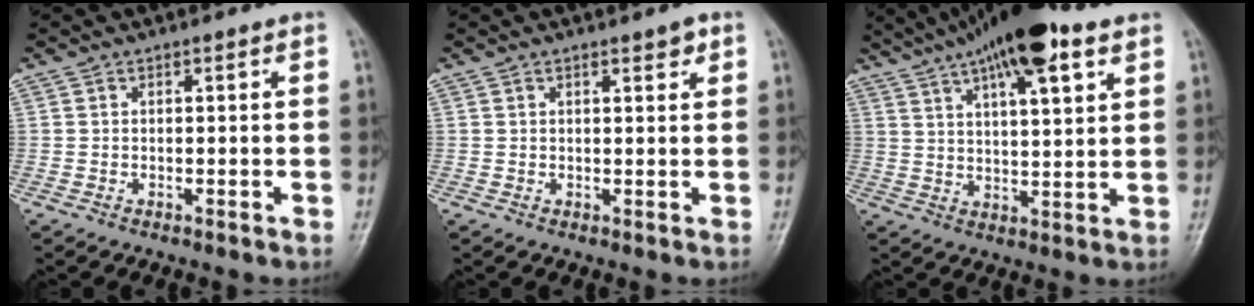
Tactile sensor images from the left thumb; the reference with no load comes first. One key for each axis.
{"total": 2.0, "fx": 1.2, "fy": 0.6, "fz": 1.4, "tx": -0.016, "ty": -0.006, "tz": 0.017}
{"total": 16.9, "fx": 10.1, "fy": 4.7, "fz": 12.7, "tx": -0.200, "ty": -0.011, "tz": 0.164}